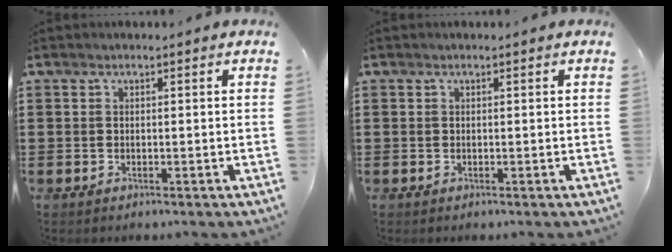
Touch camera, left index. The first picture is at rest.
{"total": 0.0}